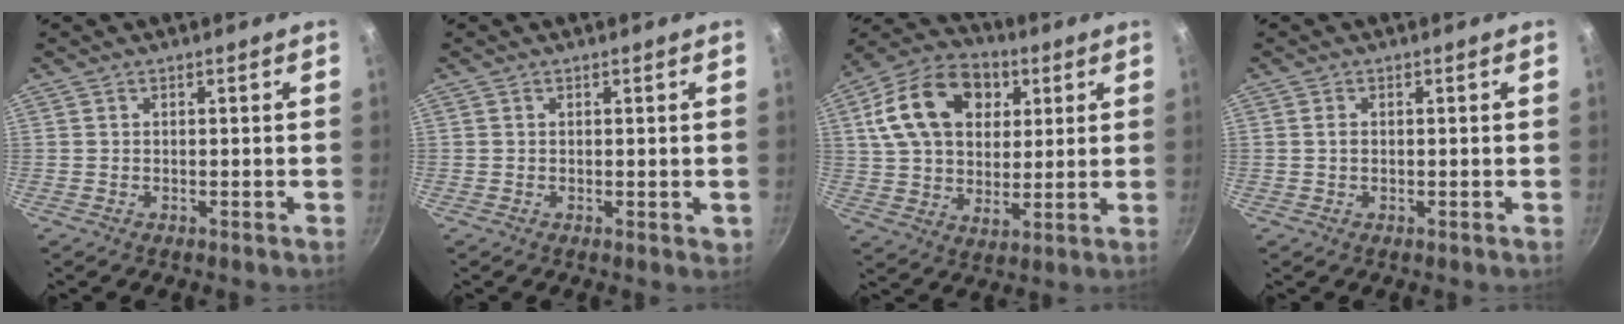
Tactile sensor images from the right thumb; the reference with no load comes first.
{"total": 1.0, "force": [0.2, 0.3, 0.9], "torque": [-0.008, -0.002, 0.001]}
{"total": 19.1, "force": [6.3, 13.2, 12.3], "torque": [-0.192, 0.003, 0.097]}
{"total": 1.1, "force": [0.1, 0.8, 0.8], "torque": [-0.014, 0.003, 0.001]}